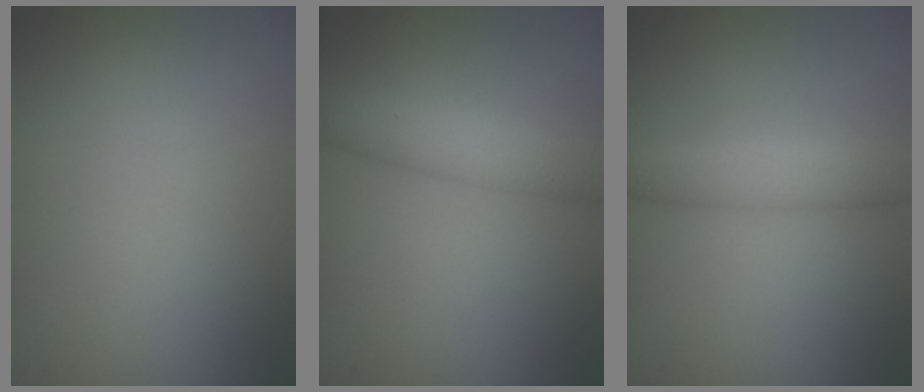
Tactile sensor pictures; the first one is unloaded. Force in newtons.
{"total": 4.1, "press": 4.0, "slide": 0.4}
{"total": 3.0, "press": 3.0, "slide": 0.1}